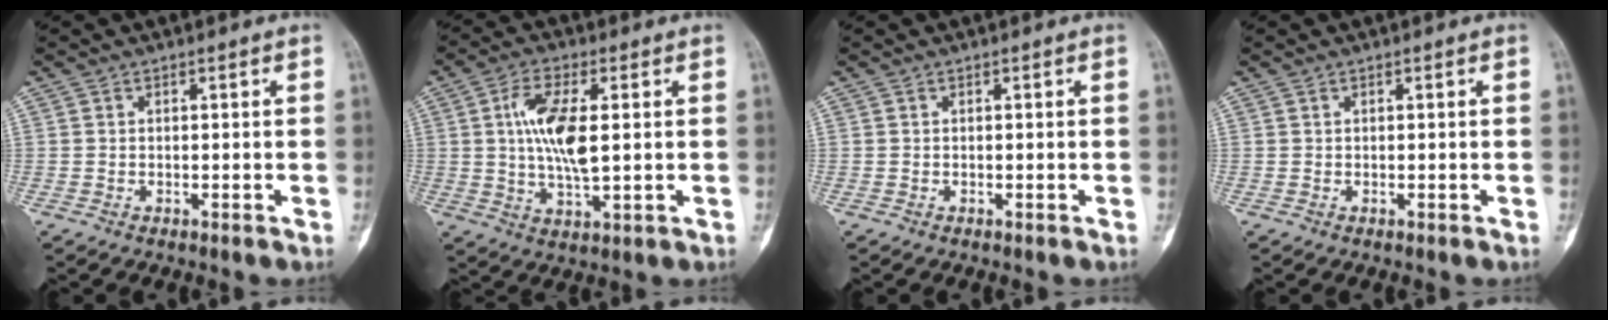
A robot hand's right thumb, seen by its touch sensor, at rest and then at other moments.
{"total": 10.3, "force": [1.4, 3.9, 9.4], "torque": [-0.183, -0.008, 0.024]}
{"total": 0.0}
{"total": 0.0}